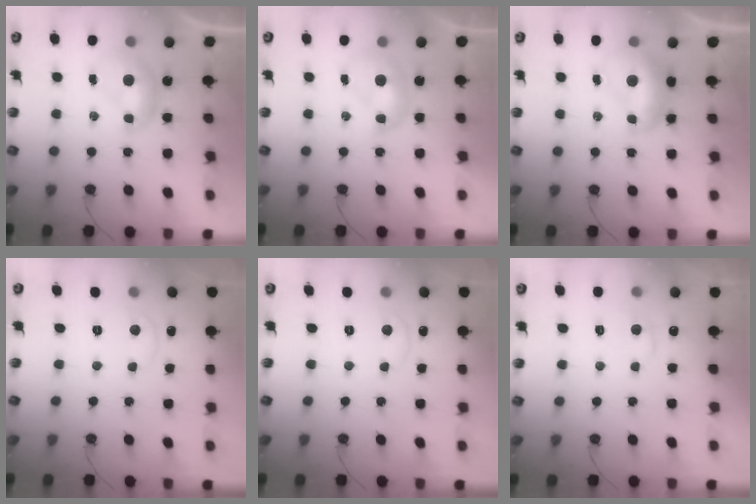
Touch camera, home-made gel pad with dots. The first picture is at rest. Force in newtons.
{"total": 1.6, "press": 1.6, "slide": 0.2}
{"total": 1.5, "press": 1.4, "slide": 0.6}
{"total": 1.4, "press": 1.3, "slide": 0.5}
{"total": 1.4, "press": 1.3, "slide": 0.5}
{"total": 0.9, "press": 0.5, "slide": 0.7}